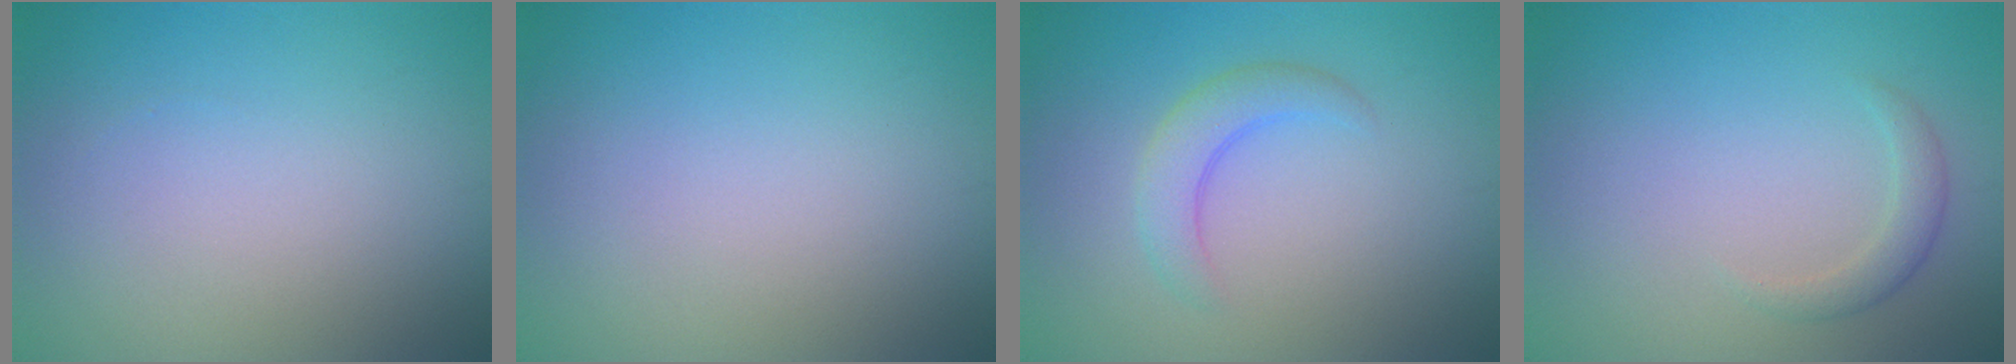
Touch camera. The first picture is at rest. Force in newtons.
{"total": 0.0}
{"total": 2.9, "press": 2.9, "slide": 0.1}
{"total": 1.6, "press": 1.6, "slide": 0.1}